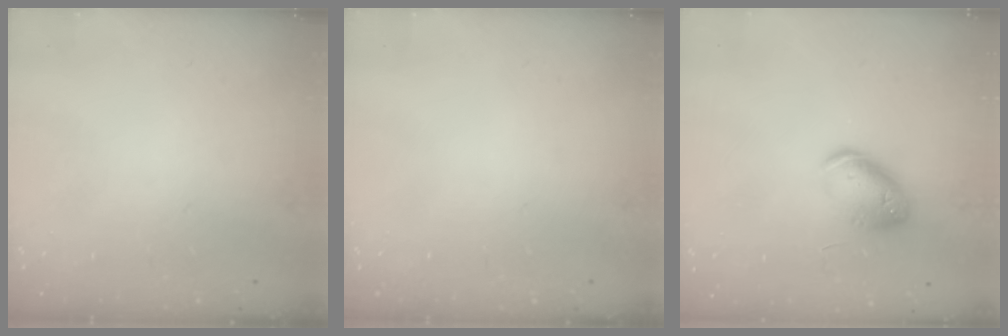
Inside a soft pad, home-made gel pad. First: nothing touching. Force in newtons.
{"total": 0.0}
{"total": 12.9, "press": 12.7, "slide": 2.0}